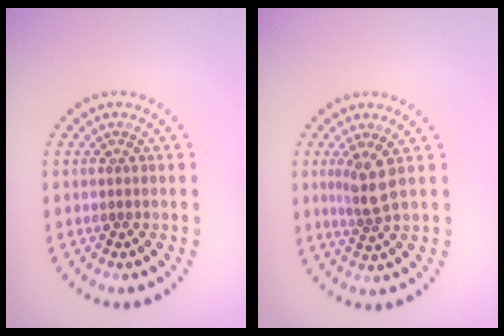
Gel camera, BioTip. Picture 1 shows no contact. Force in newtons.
{"total": 2.4, "press": 1.8, "slide": 1.6}